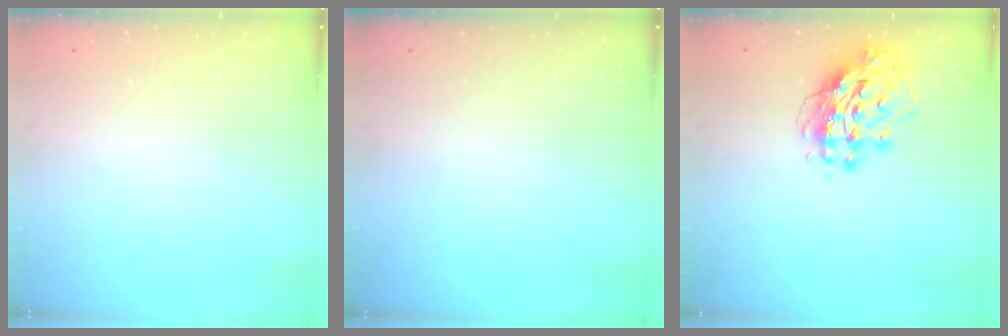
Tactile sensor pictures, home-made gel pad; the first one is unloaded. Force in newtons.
{"total": 0.0}
{"total": 13.5, "press": 13.4, "slide": 1.5}